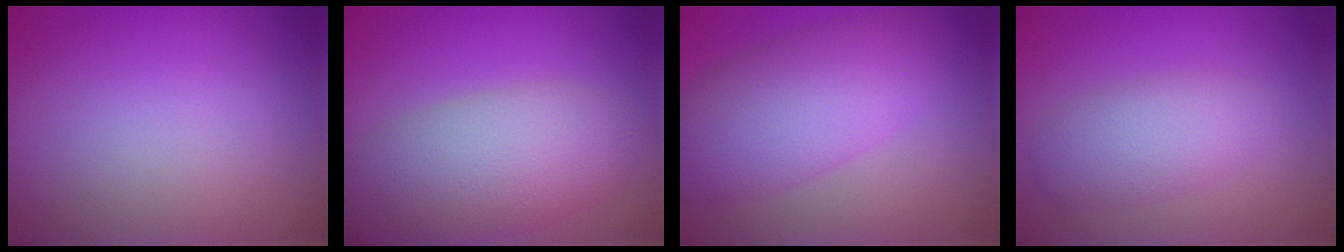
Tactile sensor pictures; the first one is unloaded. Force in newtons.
{"total": 7.3, "press": 7.3, "slide": 0.5}
{"total": 6.3, "press": 6.3, "slide": 0.2}
{"total": 2.2, "press": 2.2, "slide": 0.2}